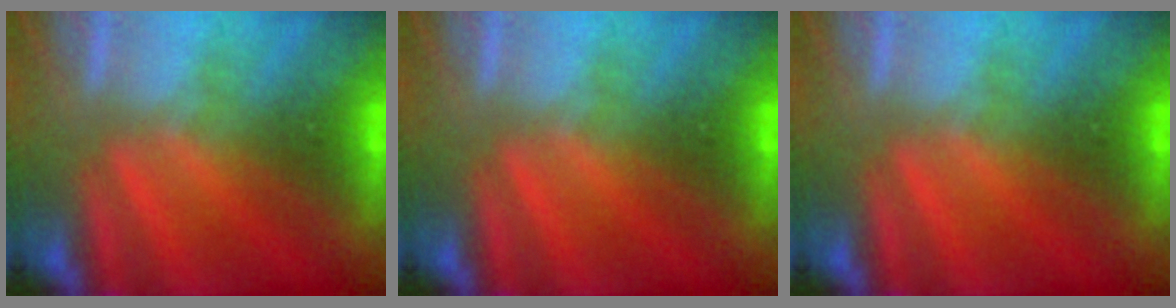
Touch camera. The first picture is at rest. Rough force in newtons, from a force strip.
{"total": 0.0}
{"total": 0.0}